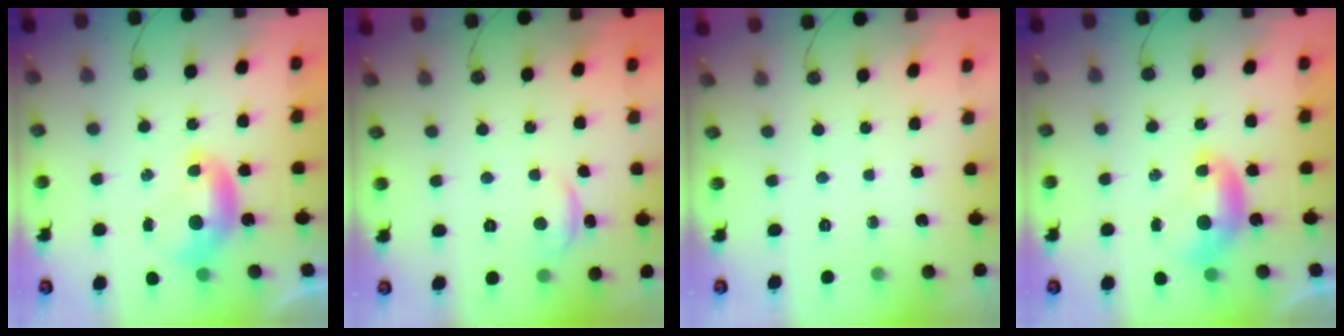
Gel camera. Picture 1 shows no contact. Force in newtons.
{"total": 0.0}
{"total": 0.0}
{"total": 0.0}